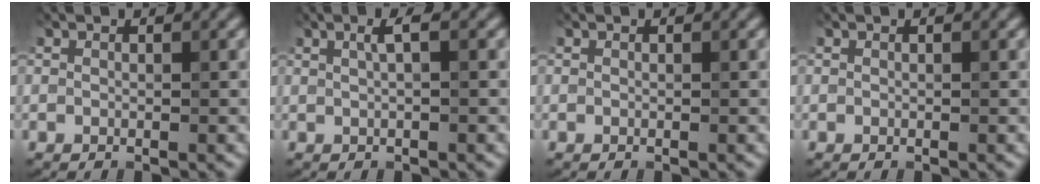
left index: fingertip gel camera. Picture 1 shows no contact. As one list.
[{"total": 1.8, "force": [0.6, 0.4, 1.6], "torque": [-0.029, 0.008, 0.008]}, {"total": 0.0}, {"total": 0.0}]